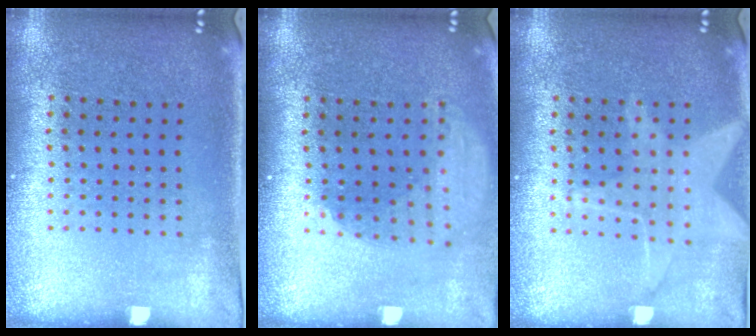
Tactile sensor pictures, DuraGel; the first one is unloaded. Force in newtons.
{"total": 1.9, "press": 1.5, "slide": 1.1}
{"total": 1.5, "press": 1.3, "slide": 0.6}